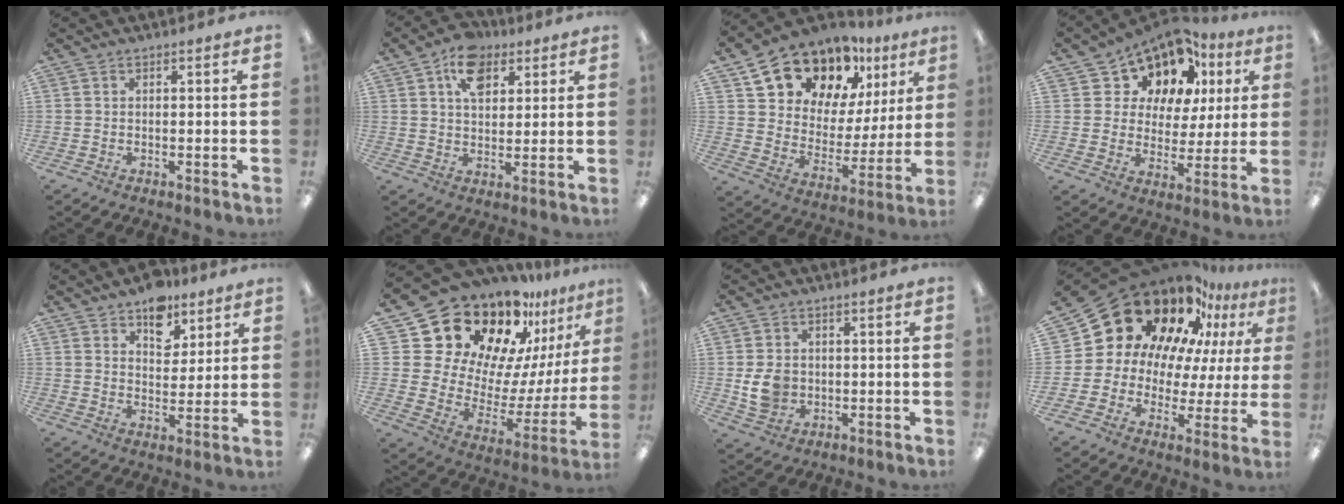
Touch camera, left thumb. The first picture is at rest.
{"total": 10.3, "force": [5.3, 6.8, 5.7], "torque": [-0.088, -0.010, 0.095]}
{"total": 16.3, "force": [12.8, 8.6, 5.1], "torque": [-0.108, -0.089, 0.236]}
{"total": 12.5, "force": [8.7, 8.2, 3.5], "torque": [-0.084, -0.057, 0.162]}
{"total": 9.4, "force": [6.8, 5.7, 3.2], "torque": [-0.035, -0.039, 0.121]}
{"total": 23.9, "force": [18.8, 11.5, 9.1], "torque": [-0.170, -0.162, 0.350]}
{"total": 7.1, "force": [-0.4, 6.1, 3.7], "torque": [-0.059, 0.006, -0.005]}
{"total": 21.6, "force": [13.7, 13.7, 9.5], "torque": [-0.156, -0.097, 0.261]}